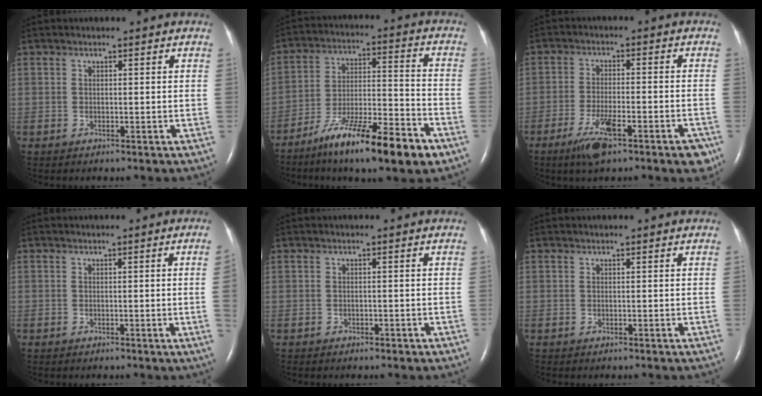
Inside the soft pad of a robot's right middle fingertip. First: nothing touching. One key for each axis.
{"total": 16.5, "fx": -10.7, "fy": 2.0, "fz": 12.4, "tx": -0.203, "ty": -0.016, "tz": -0.177}
{"total": 9.1, "fx": -5.4, "fy": 1.8, "fz": 7.2, "tx": -0.108, "ty": -0.009, "tz": -0.084}
{"total": 2.3, "fx": -0.3, "fy": -1.0, "fz": 2.1, "tx": -0.025, "ty": -0.002, "tz": -0.004}
{"total": 0.6, "fx": -0.4, "fy": 0.4, "fz": 0.2, "tx": -0.010, "ty": 0.000, "tz": -0.004}
{"total": 0.0}